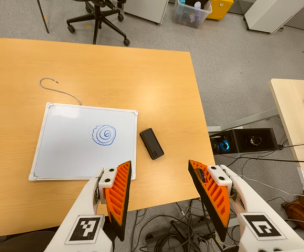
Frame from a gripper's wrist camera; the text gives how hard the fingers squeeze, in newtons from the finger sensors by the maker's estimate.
{"total": 0.0}